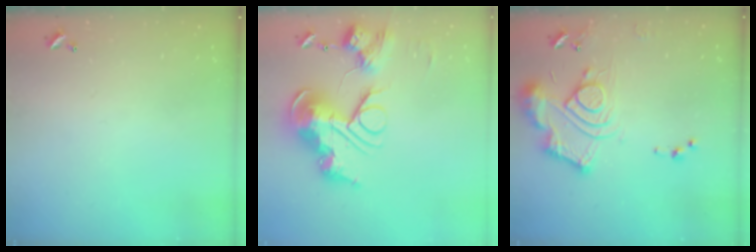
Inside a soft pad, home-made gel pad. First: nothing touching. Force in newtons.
{"total": 0.9, "press": 0.9, "slide": 0.0}
{"total": 14.1, "press": 14.1, "slide": 1.3}